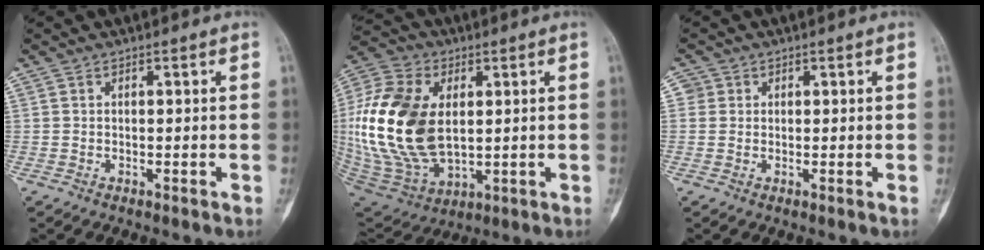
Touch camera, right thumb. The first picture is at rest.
{"total": 23.5, "force": [2.1, 14.5, 18.4], "torque": [-0.382, -0.017, 0.048]}
{"total": 1.8, "force": [0.4, 1.8, 0.2], "torque": [0.008, 0.002, 0.002]}